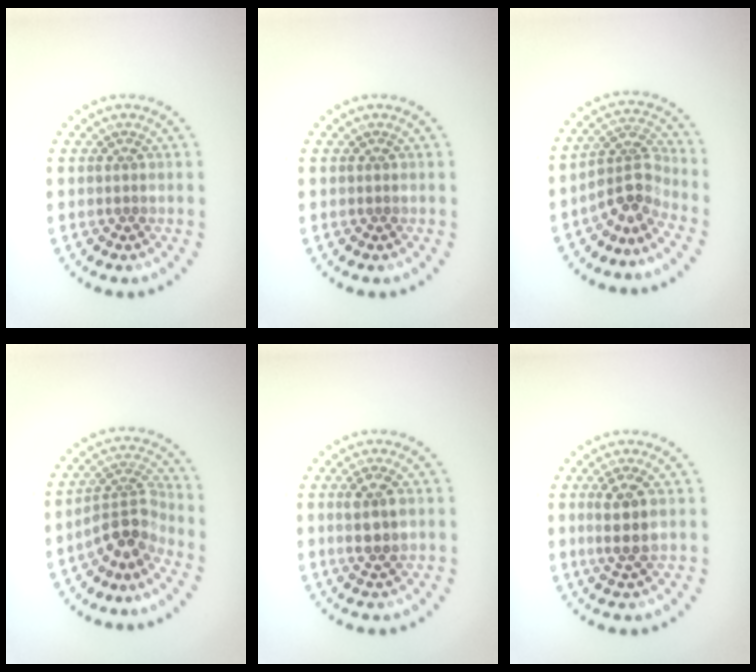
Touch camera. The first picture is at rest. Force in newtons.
{"total": 0.0}
{"total": 3.3, "press": 2.4, "slide": 2.3}
{"total": 3.7, "press": 2.7, "slide": 2.5}
{"total": 2.6, "press": 2.5, "slide": 0.8}
{"total": 2.9, "press": 2.5, "slide": 1.4}